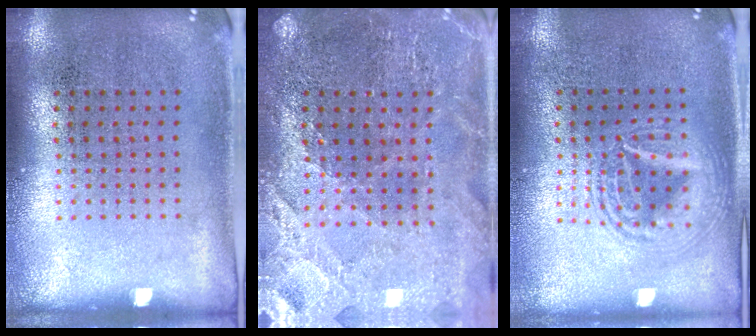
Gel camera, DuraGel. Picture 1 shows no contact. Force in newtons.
{"total": 1.9, "press": 1.9, "slide": 0.3}
{"total": 2.2, "press": 2.2, "slide": 0.2}